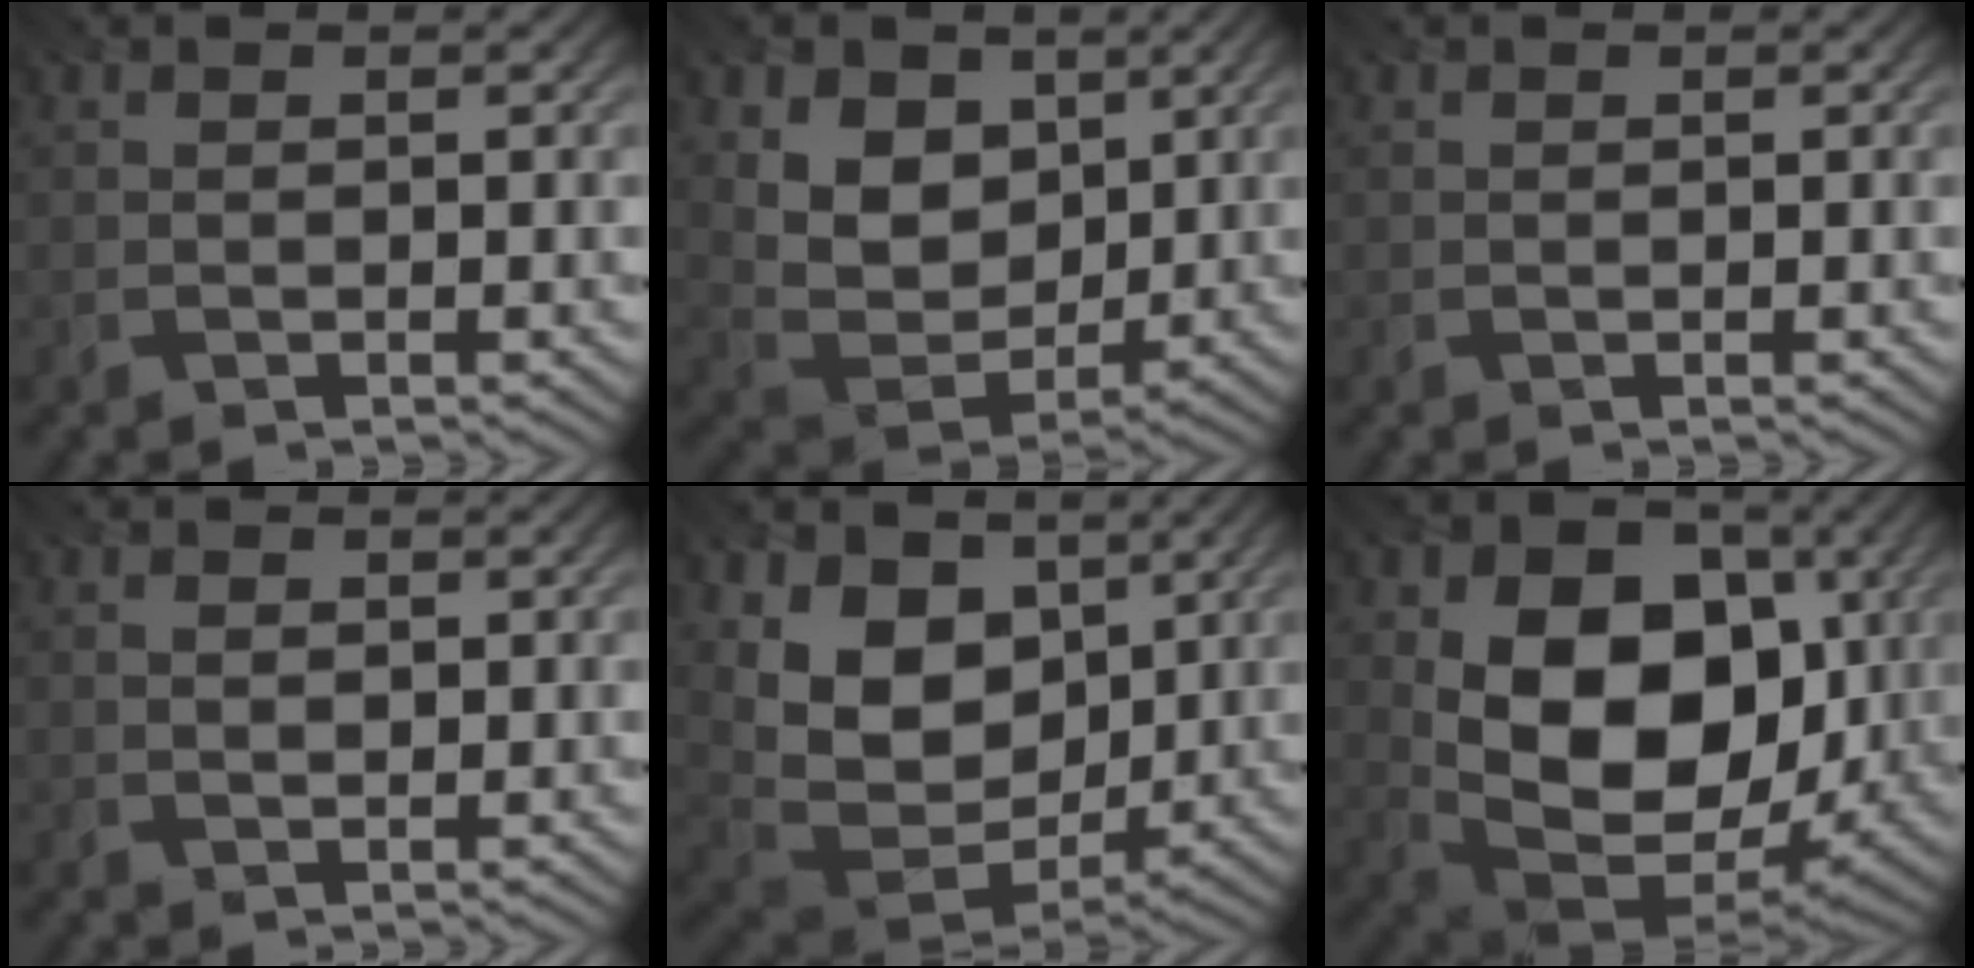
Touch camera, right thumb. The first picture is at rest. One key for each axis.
{"total": 9.9, "fx": 3.6, "fy": 7.0, "fz": 6.0, "tx": -0.156, "ty": -0.005, "tz": 0.057}
{"total": 0.0}
{"total": 1.0, "fx": -0.2, "fy": 0.7, "fz": 0.7, "tx": -0.012, "ty": -0.006, "tz": -0.003}
{"total": 14.0, "fx": 3.4, "fy": 10.1, "fz": 9.1, "tx": -0.213, "ty": 0.012, "tz": 0.077}
{"total": 16.6, "fx": 0.3, "fy": 11.6, "fz": 11.9, "tx": -0.210, "ty": -0.035, "tz": 0.004}